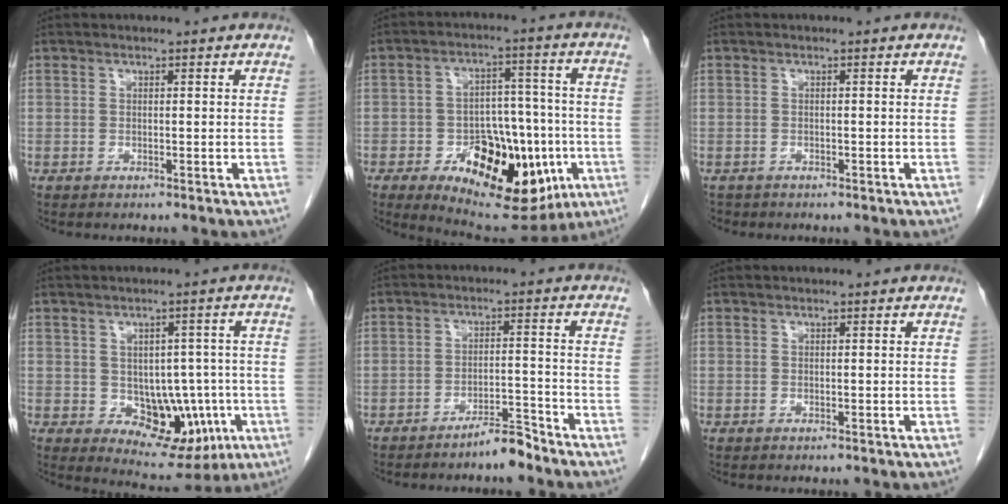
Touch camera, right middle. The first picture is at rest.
{"total": 19.1, "force": [-7.1, 9.3, 15.1], "torque": [-0.216, 0.012, -0.088]}
{"total": 1.2, "force": [-1.0, 0.7, 0.1], "torque": [-0.012, -0.001, -0.015]}
{"total": 9.7, "force": [-2.2, 6.0, 7.3], "torque": [-0.084, 0.006, -0.009]}
{"total": 4.1, "force": [-3.7, 0.2, 1.7], "torque": [-0.023, -0.005, -0.064]}
{"total": 0.0}